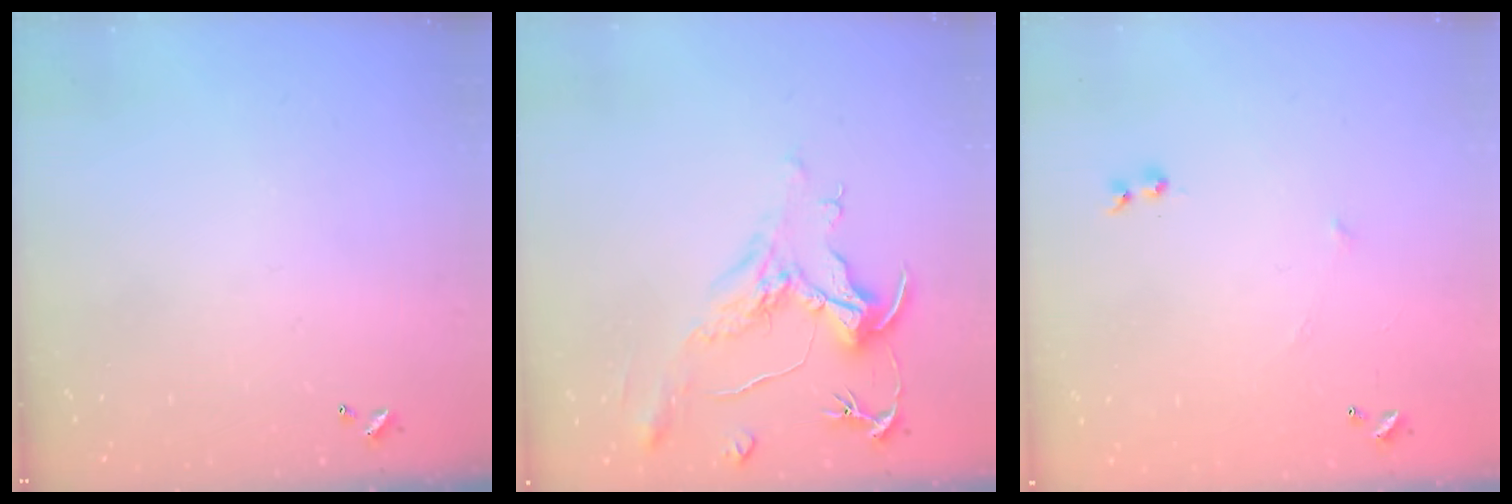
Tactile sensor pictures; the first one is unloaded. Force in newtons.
{"total": 2.2, "press": 1.7, "slide": 1.3}
{"total": 6.1, "press": 6.0, "slide": 0.9}